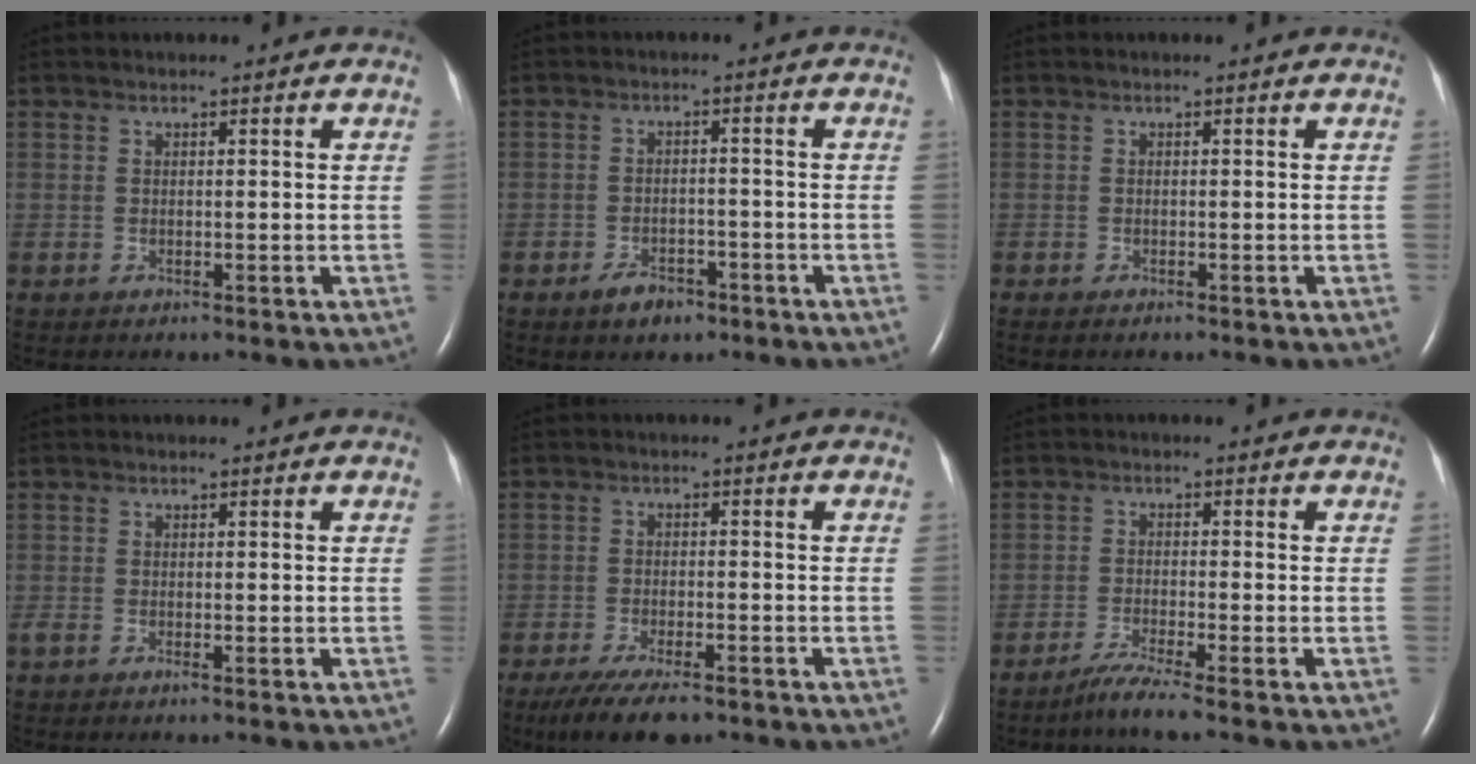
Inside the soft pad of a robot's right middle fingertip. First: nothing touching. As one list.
[{"total": 3.8, "force": [-2.6, 2.0, 1.9], "torque": [-0.038, 0.000, -0.036]}, {"total": 0.8, "force": [-0.6, 0.1, 0.5], "torque": [-0.014, -0.004, -0.007]}, {"total": 0.7, "force": [-0.4, 0.0, 0.6], "torque": [-0.016, -0.003, -0.009]}, {"total": 8.5, "force": [-6.2, 2.4, 5.3], "torque": [-0.091, -0.017, -0.101]}, {"total": 3.6, "force": [-2.8, -1.1, 2.0], "torque": [-0.051, -0.015, -0.060]}]